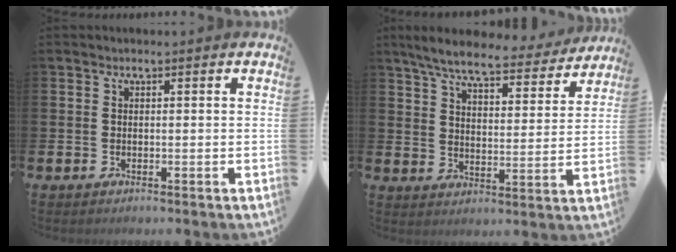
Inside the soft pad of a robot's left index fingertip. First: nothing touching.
{"total": 7.4, "force": [6.7, 1.3, 3.0], "torque": [-0.079, -0.037, 0.113]}